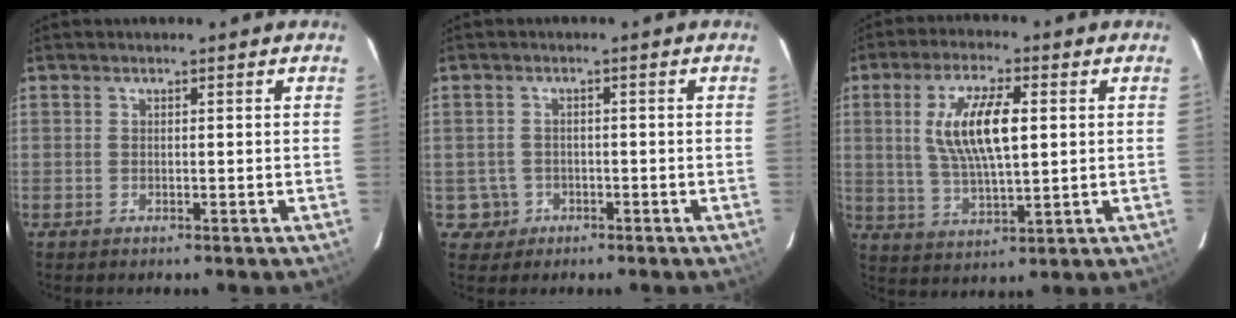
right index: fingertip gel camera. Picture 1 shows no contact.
{"total": 3.7, "force": [-1.2, 3.5, 0.0], "torque": [-0.008, 0.014, -0.015]}
{"total": 11.3, "force": [2.1, 3.5, 10.5], "torque": [-0.202, 0.003, 0.045]}